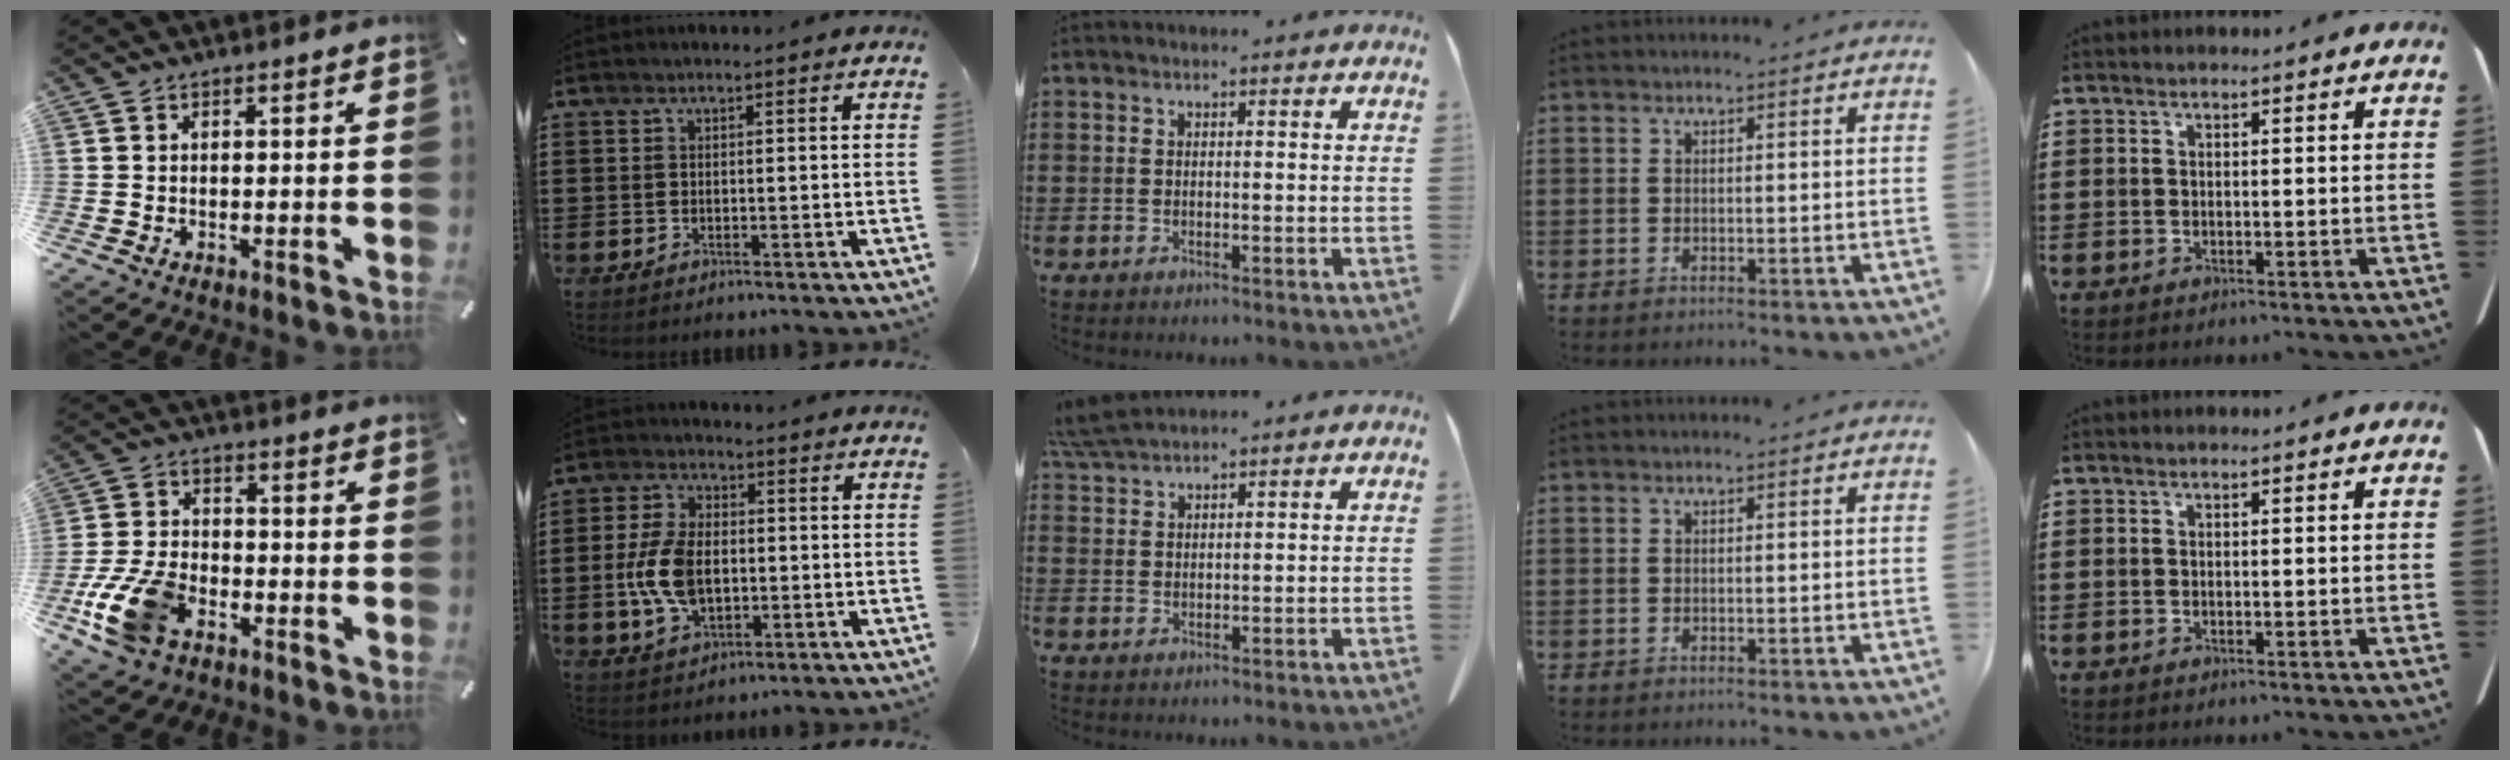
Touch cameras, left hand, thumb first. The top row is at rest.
{"thumb": {"total": 12.4, "force": [-6.0, 7.8, 7.4], "torque": [-0.163, 0.024, -0.109]}, "index": {"total": 9.0, "force": [-0.7, 5.6, 7.0], "torque": [-0.175, 0.003, -0.021]}, "middle": {"total": 4.4, "force": [4.0, 0.4, 1.9], "torque": [-0.049, -0.006, 0.077]}}